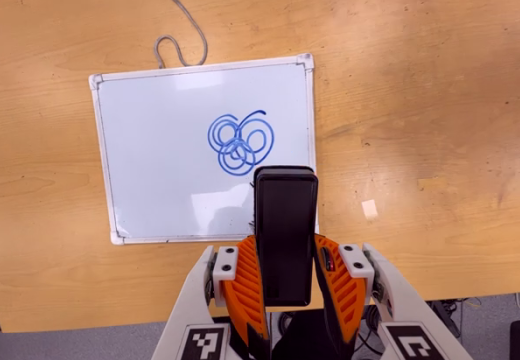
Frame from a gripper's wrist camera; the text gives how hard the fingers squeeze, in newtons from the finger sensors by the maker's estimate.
{"total": 4.9, "left": 3.2, "right": 6.6}